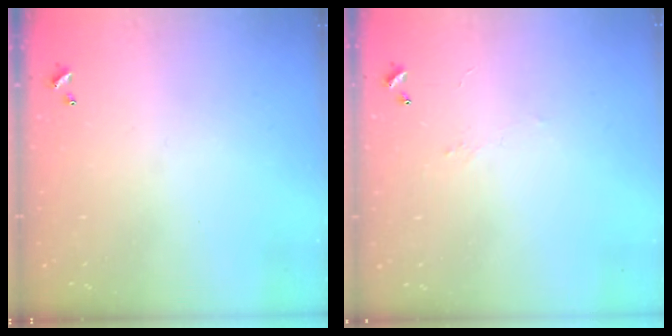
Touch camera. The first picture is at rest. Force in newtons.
{"total": 2.0, "press": 1.9, "slide": 0.7}